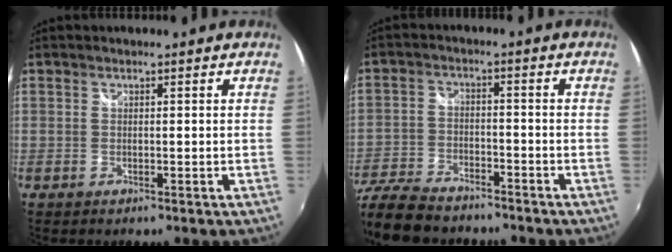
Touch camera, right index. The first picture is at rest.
{"total": 16.0, "force": [-12.7, 6.6, 7.2], "torque": [-0.188, -0.030, -0.225]}